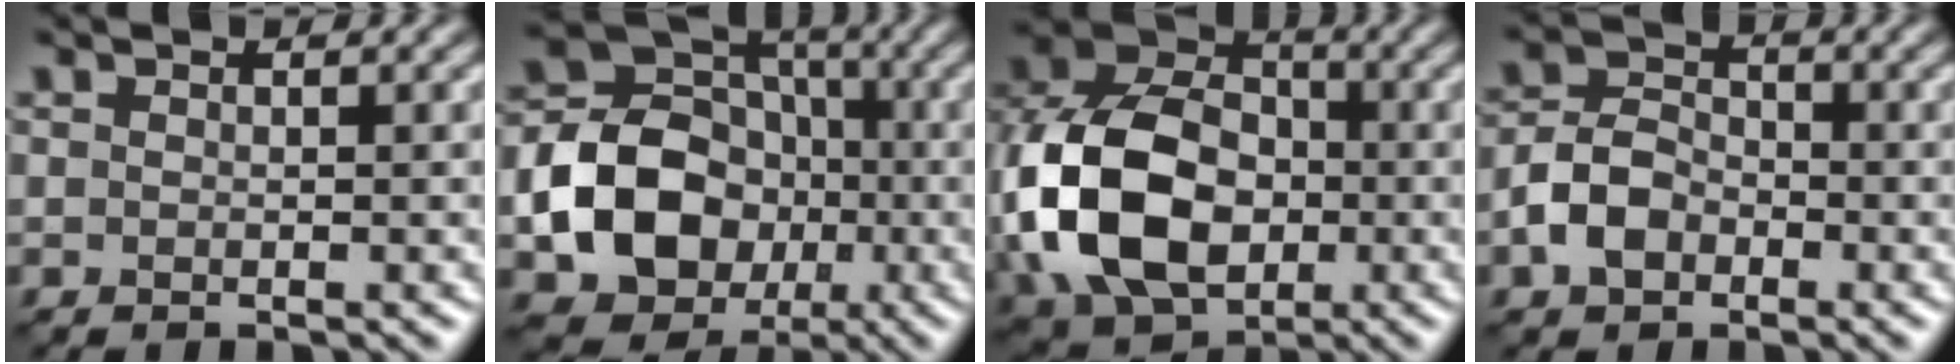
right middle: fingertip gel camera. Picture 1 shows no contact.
{"total": 10.6, "force": [-2.6, 8.5, 5.9], "torque": [-0.109, -0.005, -0.057]}
{"total": 13.7, "force": [-2.5, 10.0, 9.1], "torque": [-0.215, -0.003, -0.064]}
{"total": 3.9, "force": [-1.8, 2.7, 2.2], "torque": [-0.048, 0.005, -0.041]}